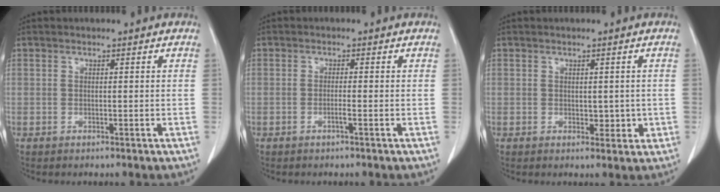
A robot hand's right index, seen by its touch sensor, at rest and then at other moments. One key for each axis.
{"total": 1.1, "fx": -0.6, "fy": -0.2, "fz": 0.9, "tx": -0.017, "ty": 0.001, "tz": -0.010}
{"total": 2.4, "fx": 0.0, "fy": 1.6, "fz": 1.8, "tx": -0.017, "ty": -0.003, "tz": 0.006}